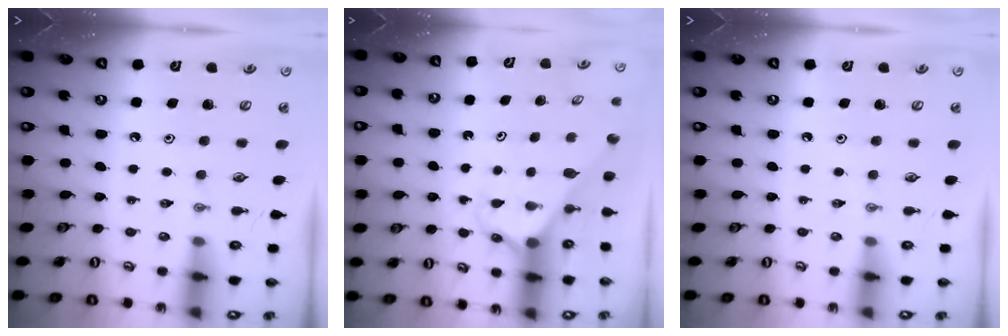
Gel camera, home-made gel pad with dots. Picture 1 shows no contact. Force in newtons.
{"total": 2.6, "press": 2.6, "slide": 0.2}
{"total": 0.0}